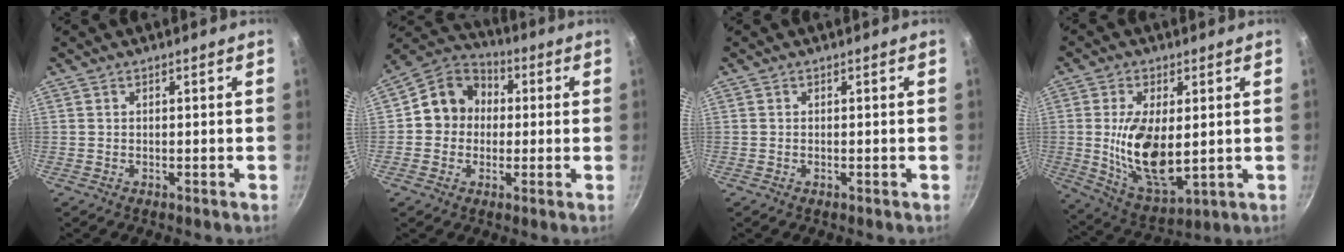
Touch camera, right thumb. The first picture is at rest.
{"total": 10.7, "force": [0.6, 9.5, 4.9], "torque": [-0.040, 0.025, -0.013]}
{"total": 0.0}
{"total": 14.5, "force": [0.5, 7.2, 12.6], "torque": [-0.223, -0.017, 0.022]}